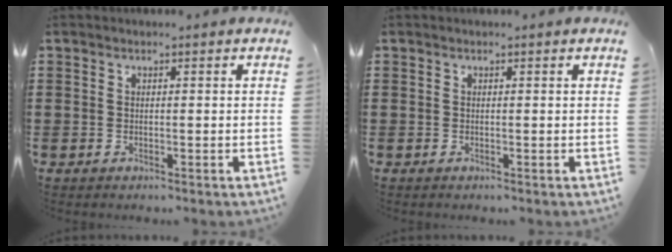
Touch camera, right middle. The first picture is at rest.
{"total": 0.0}